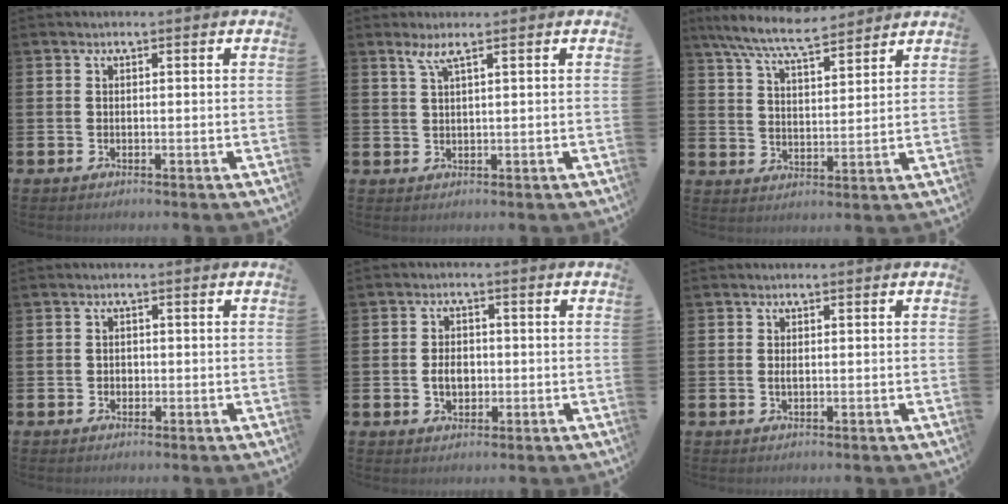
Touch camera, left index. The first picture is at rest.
{"total": 2.1, "force": [1.3, 0.1, 1.6], "torque": [-0.040, 0.005, 0.024]}
{"total": 8.2, "force": [7.6, 1.0, 3.0], "torque": [-0.086, -0.034, 0.139]}
{"total": 0.8, "force": [0.0, 0.8, 0.3], "torque": [-0.004, 0.005, -0.003]}
{"total": 3.1, "force": [-0.3, 2.2, 2.1], "torque": [-0.022, -0.001, -0.013]}
{"total": 0.7, "force": [0.2, 0.2, 0.7], "torque": [-0.009, 0.000, 0.001]}